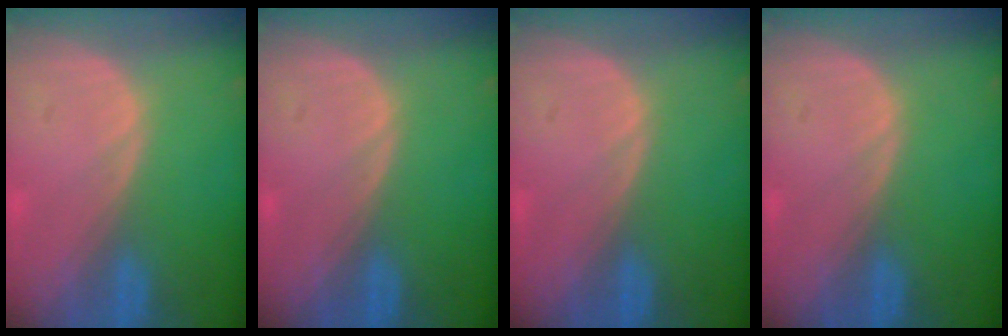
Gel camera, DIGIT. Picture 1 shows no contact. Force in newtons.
{"total": 0.0}
{"total": 0.0}
{"total": 0.0}